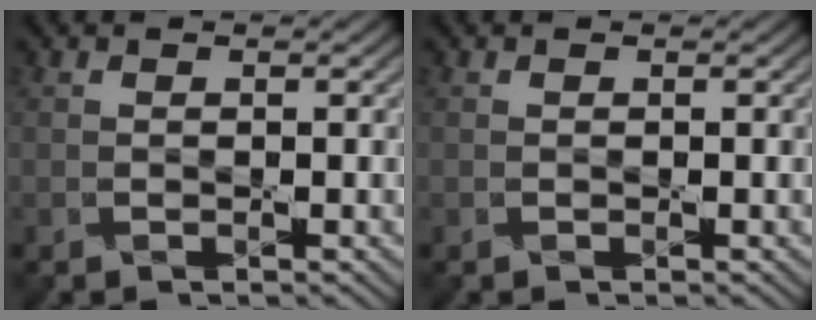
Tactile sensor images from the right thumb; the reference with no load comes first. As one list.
[{"total": 0.0}]